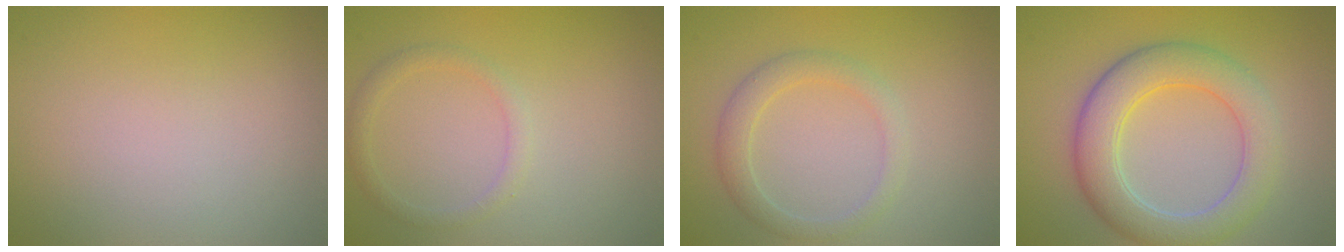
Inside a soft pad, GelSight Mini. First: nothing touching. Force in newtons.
{"total": 1.4, "press": 1.4, "slide": 0.2}
{"total": 2.3, "press": 2.3, "slide": 0.1}
{"total": 6.0, "press": 5.9, "slide": 0.4}